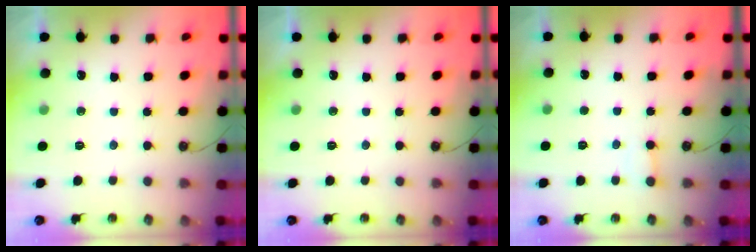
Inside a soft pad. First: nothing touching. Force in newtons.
{"total": 0.0}
{"total": 2.8, "press": 2.8, "slide": 0.4}